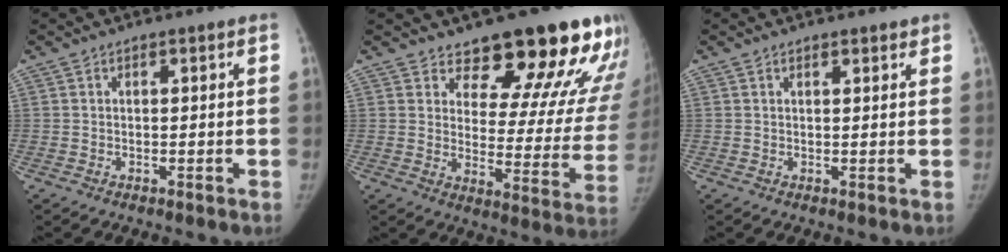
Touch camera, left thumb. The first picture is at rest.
{"total": 18.7, "force": [15.1, 6.4, 9.0], "torque": [-0.060, -0.113, 0.187]}
{"total": 1.3, "force": [1.0, 0.5, 0.6], "torque": [-0.004, -0.006, 0.014]}